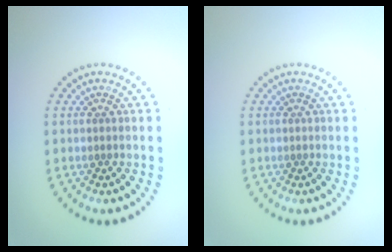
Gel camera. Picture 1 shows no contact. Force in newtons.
{"total": 0.0}